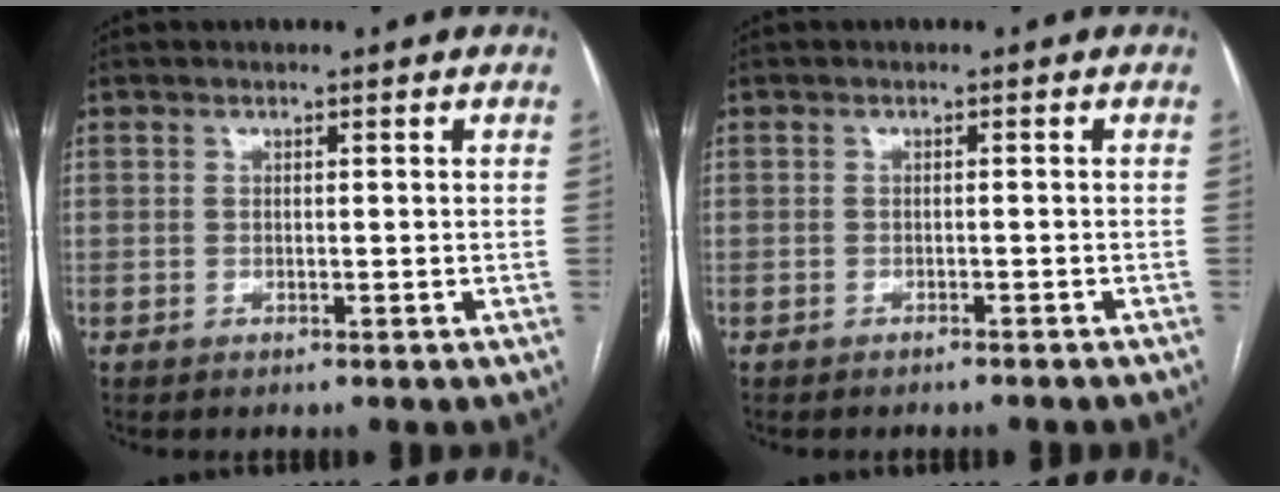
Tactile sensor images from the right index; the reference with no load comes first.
{"total": 2.5, "force": [-2.3, 0.2, 0.9], "torque": [-0.015, 0.000, -0.026]}